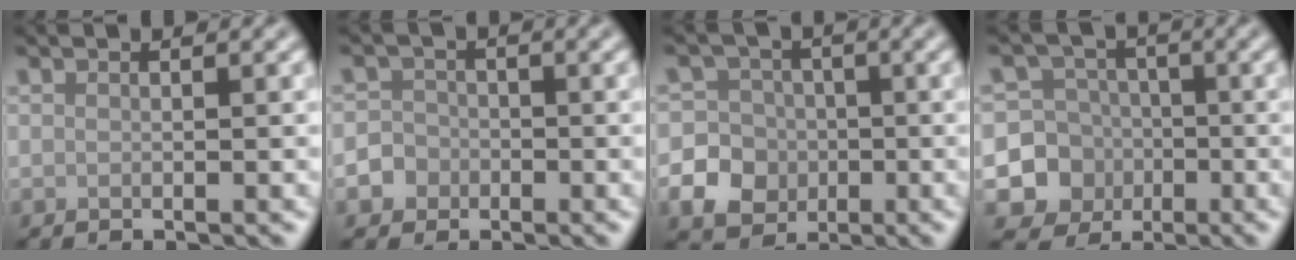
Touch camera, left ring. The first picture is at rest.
{"total": 3.2, "force": [-1.7, 2.8, 0.4], "torque": [0.019, -0.003, -0.033]}
{"total": 9.1, "force": [-3.0, 8.3, 2.1], "torque": [-0.043, -0.016, -0.075]}
{"total": 7.9, "force": [-2.4, 7.4, 1.2], "torque": [-0.001, -0.009, -0.068]}